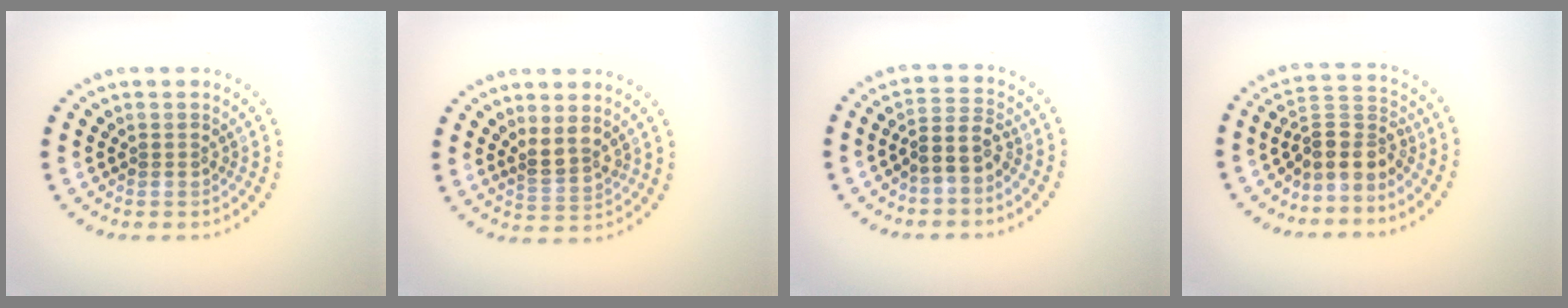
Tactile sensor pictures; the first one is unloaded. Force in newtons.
{"total": 2.1, "press": 1.8, "slide": 1.0}
{"total": 2.9, "press": 2.4, "slide": 1.6}
{"total": 3.6, "press": 3.0, "slide": 2.1}